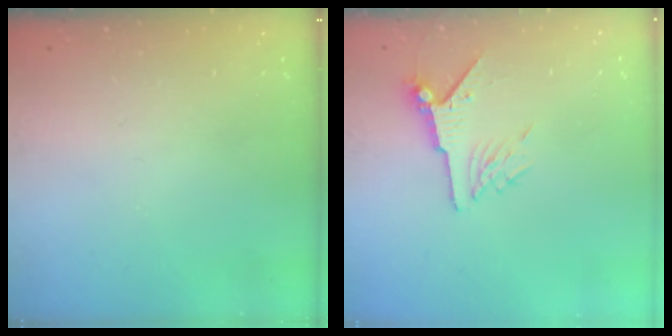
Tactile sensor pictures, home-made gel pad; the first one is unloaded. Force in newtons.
{"total": 6.8, "press": 6.7, "slide": 1.0}